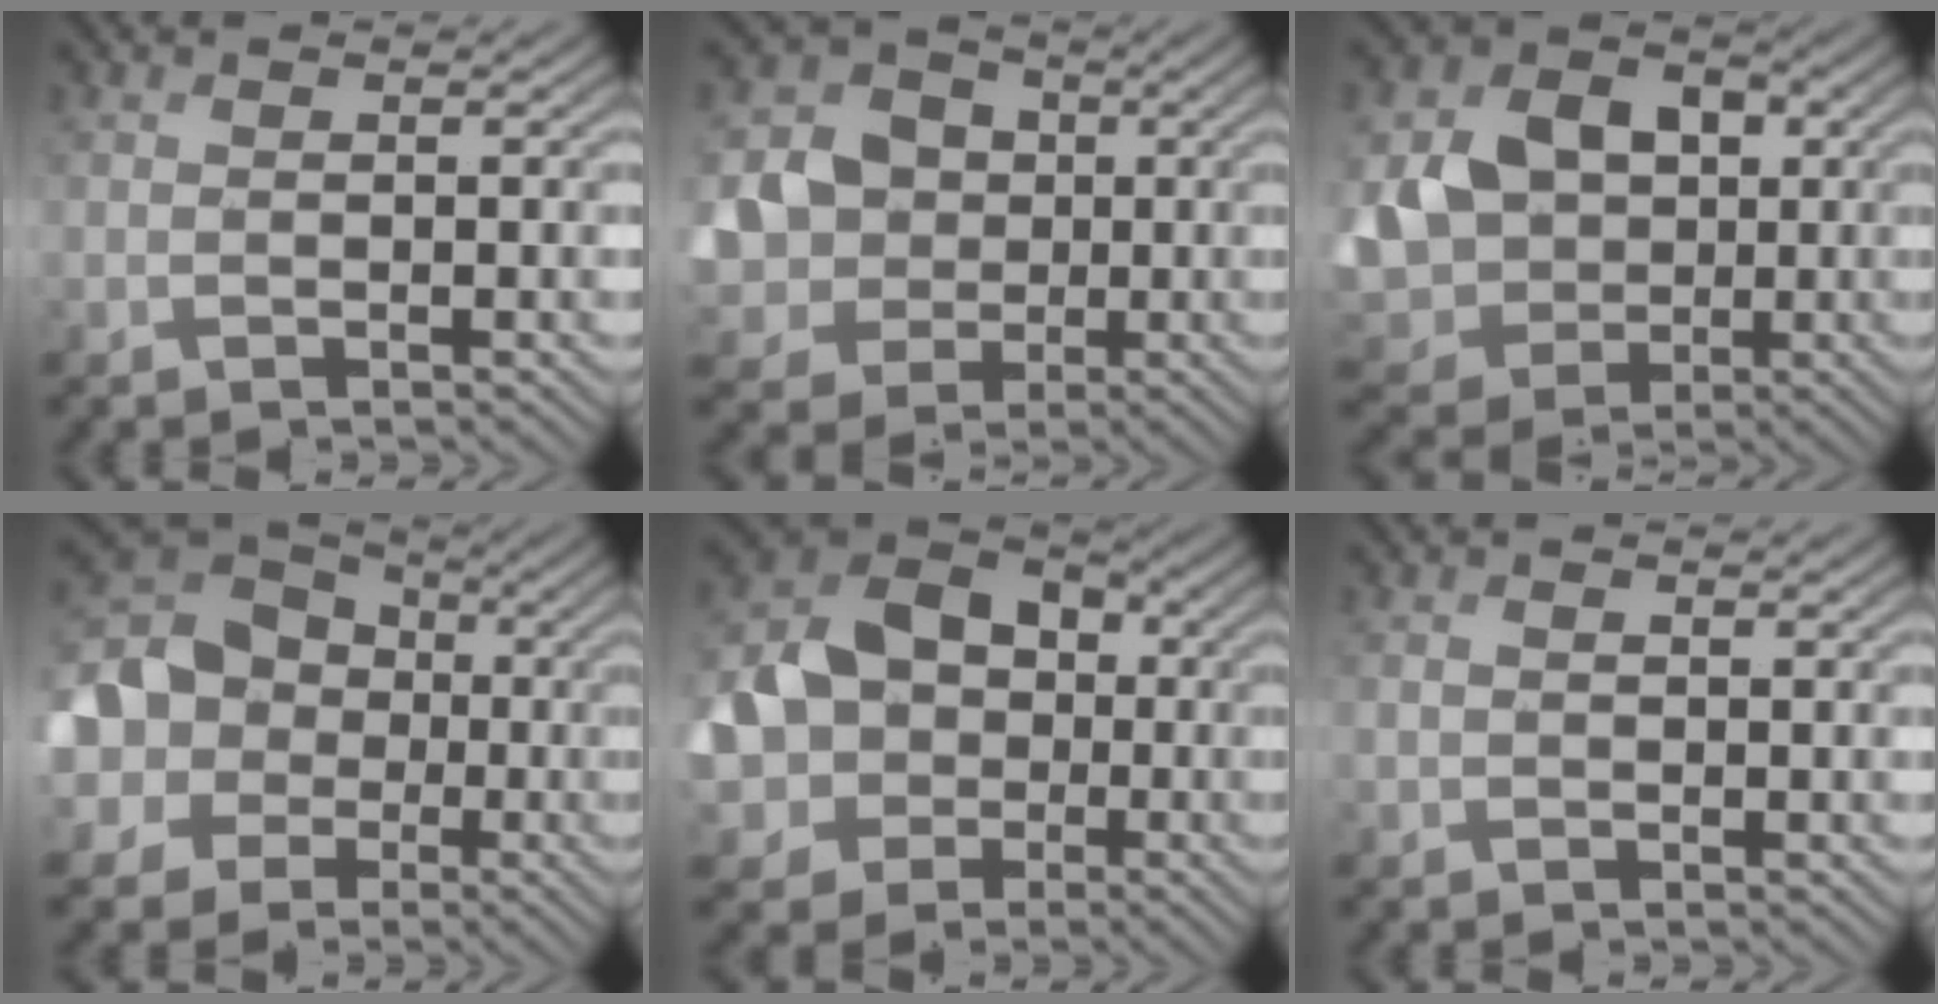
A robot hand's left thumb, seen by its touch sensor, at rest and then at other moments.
{"total": 9.8, "force": [-0.6, 9.0, 3.9], "torque": [-0.112, -0.019, -0.035]}
{"total": 11.1, "force": [0.4, 9.4, 5.8], "torque": [-0.142, -0.014, -0.002]}
{"total": 19.0, "force": [0.3, 16.7, 9.2], "torque": [-0.259, 0.009, -0.040]}
{"total": 15.6, "force": [-1.4, 13.0, 8.4], "torque": [-0.196, -0.019, -0.047]}
{"total": 0.9, "force": [0.0, 0.7, 0.5], "torque": [-0.012, 0.000, 0.000]}